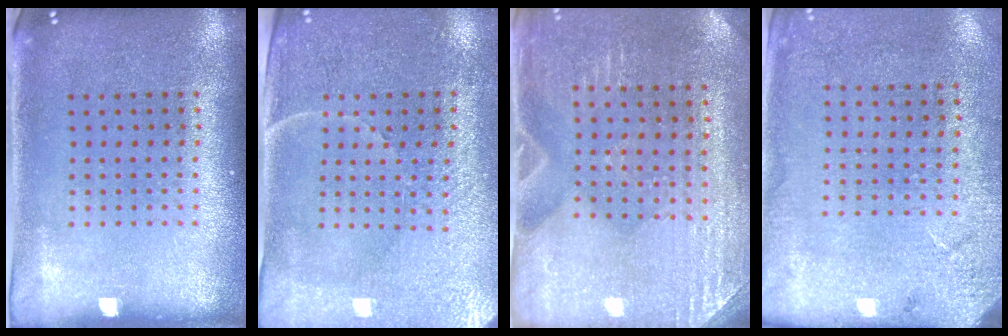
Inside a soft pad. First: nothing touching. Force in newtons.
{"total": 3.4, "press": 3.2, "slide": 1.0}
{"total": 3.0, "press": 2.9, "slide": 0.6}
{"total": 2.6, "press": 2.3, "slide": 1.2}